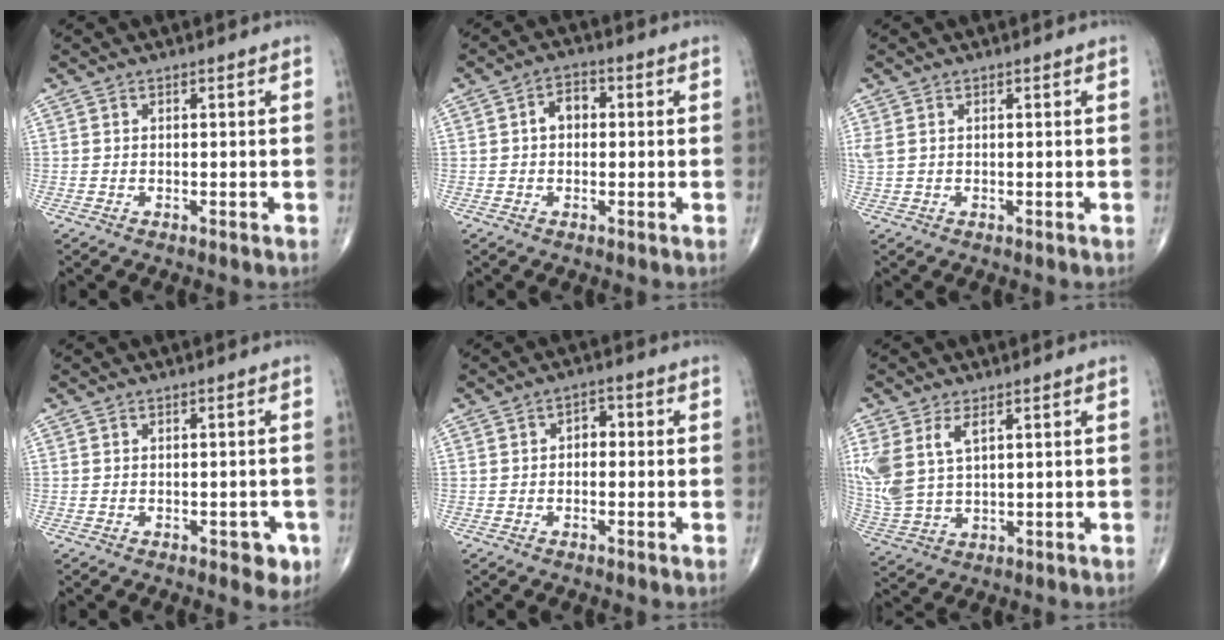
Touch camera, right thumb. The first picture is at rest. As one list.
[{"total": 4.1, "force": [0.3, 2.9, 2.8], "torque": [-0.034, 0.016, -0.002]}, {"total": 1.7, "force": [0.6, 1.1, 1.1], "torque": [-0.042, 0.012, 0.021]}, {"total": 3.4, "force": [-1.5, 1.8, 2.5], "torque": [-0.011, 0.004, -0.015]}, {"total": 2.8, "force": [-0.1, 2.0, 1.9], "torque": [-0.012, 0.012, -0.012]}, {"total": 10.5, "force": [3.9, 5.8, 7.8], "torque": [-0.184, -0.004, 0.092]}]